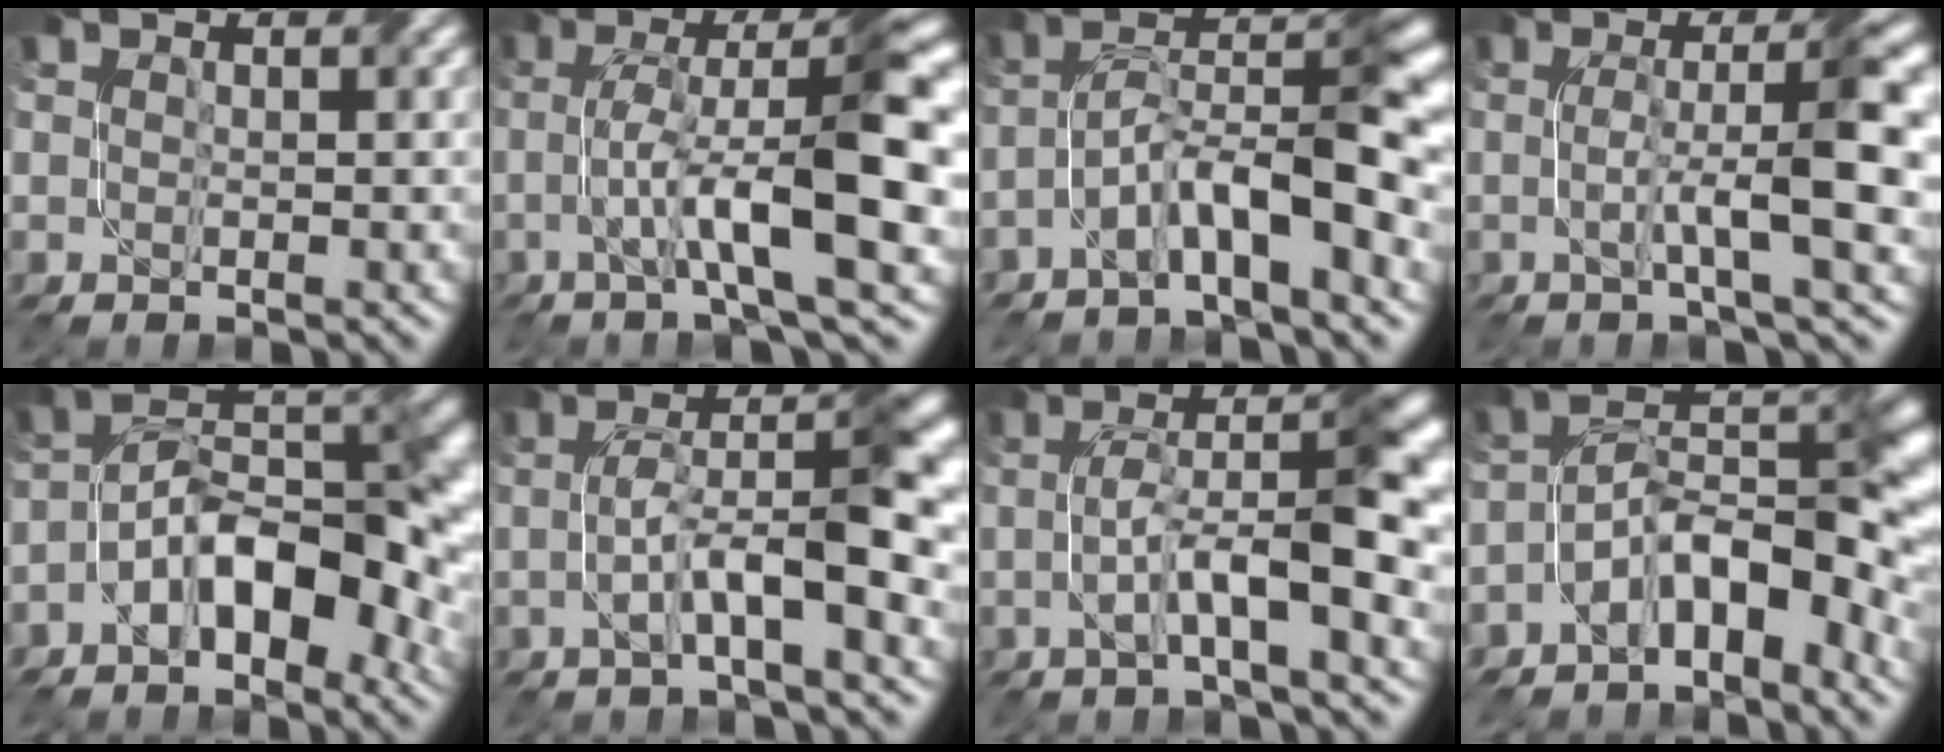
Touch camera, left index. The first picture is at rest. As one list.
[{"total": 10.5, "force": [-0.6, 1.9, 10.3], "torque": [-0.164, 0.020, -0.014]}, {"total": 7.7, "force": [-3.1, 1.9, 6.8], "torque": [-0.120, 0.022, -0.057]}, {"total": 7.2, "force": [-0.2, 0.9, 7.1], "torque": [-0.113, 0.009, -0.003]}, {"total": 11.0, "force": [-3.6, 5.0, 9.1], "torque": [-0.136, 0.015, -0.069]}, {"total": 7.6, "force": [-1.0, 1.7, 7.3], "torque": [-0.126, 0.018, -0.019]}, {"total": 7.7, "force": [-0.8, 1.7, 7.5], "torque": [-0.129, 0.016, -0.016]}, {"total": 8.7, "force": [-3.7, 4.0, 6.8], "torque": [-0.093, 0.020, -0.075]}]